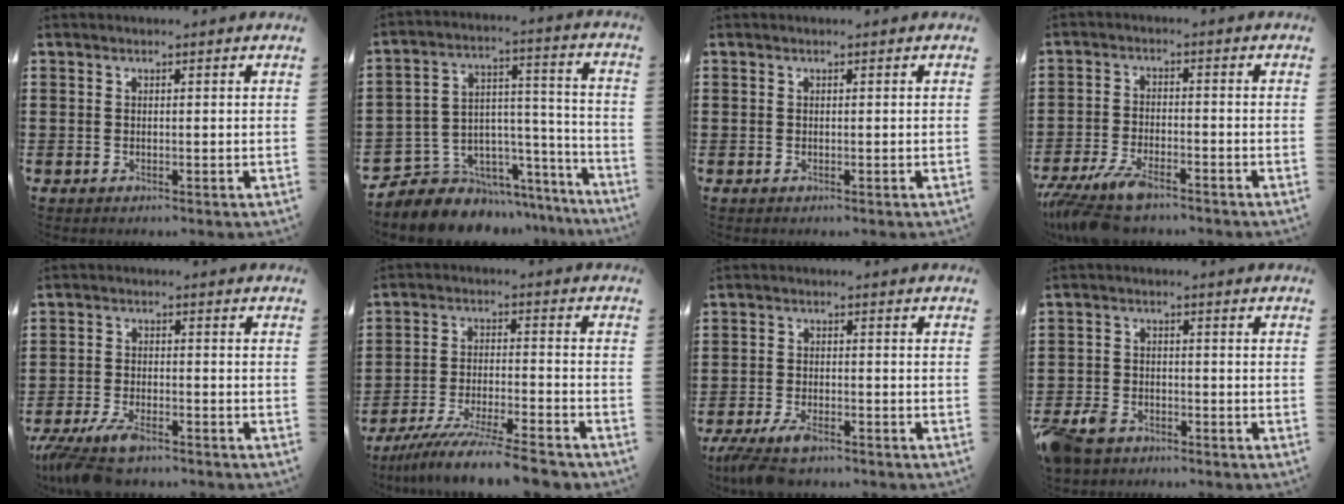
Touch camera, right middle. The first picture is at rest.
{"total": 6.7, "force": [-5.4, 4.0, -0.2], "torque": [-0.009, 0.010, -0.100]}
{"total": 0.0}
{"total": 6.7, "force": [-5.4, 1.8, 3.6], "torque": [-0.096, -0.008, -0.107]}
{"total": 6.1, "force": [-4.8, 1.7, 3.3], "torque": [-0.086, -0.009, -0.096]}
{"total": 9.0, "force": [-8.1, 0.0, 4.0], "torque": [-0.075, -0.002, -0.156]}
{"total": 4.6, "force": [-3.7, 1.2, 2.5], "torque": [-0.068, -0.011, -0.078]}
{"total": 4.5, "force": [-3.9, 2.0, 1.2], "torque": [-0.055, -0.004, -0.089]}